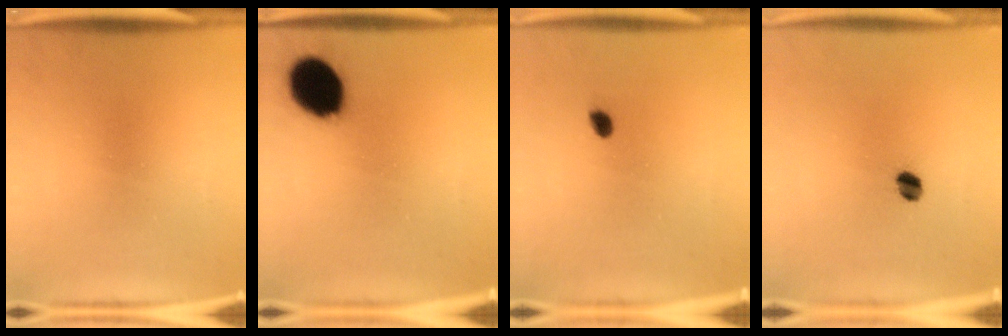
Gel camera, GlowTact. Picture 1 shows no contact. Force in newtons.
{"total": 14.7}
{"total": 1.6}
{"total": 3.2}